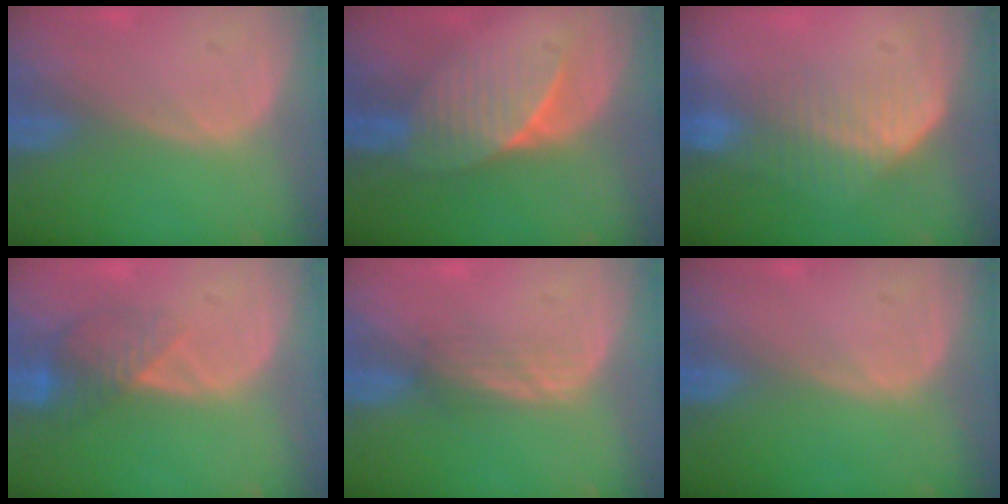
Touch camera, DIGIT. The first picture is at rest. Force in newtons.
{"total": 7.2, "press": 6.4, "slide": 3.3}
{"total": 7.3, "press": 6.2, "slide": 3.8}
{"total": 4.2, "press": 4.1, "slide": 0.8}
{"total": 2.2, "press": 2.2, "slide": 0.4}
{"total": 0.0}